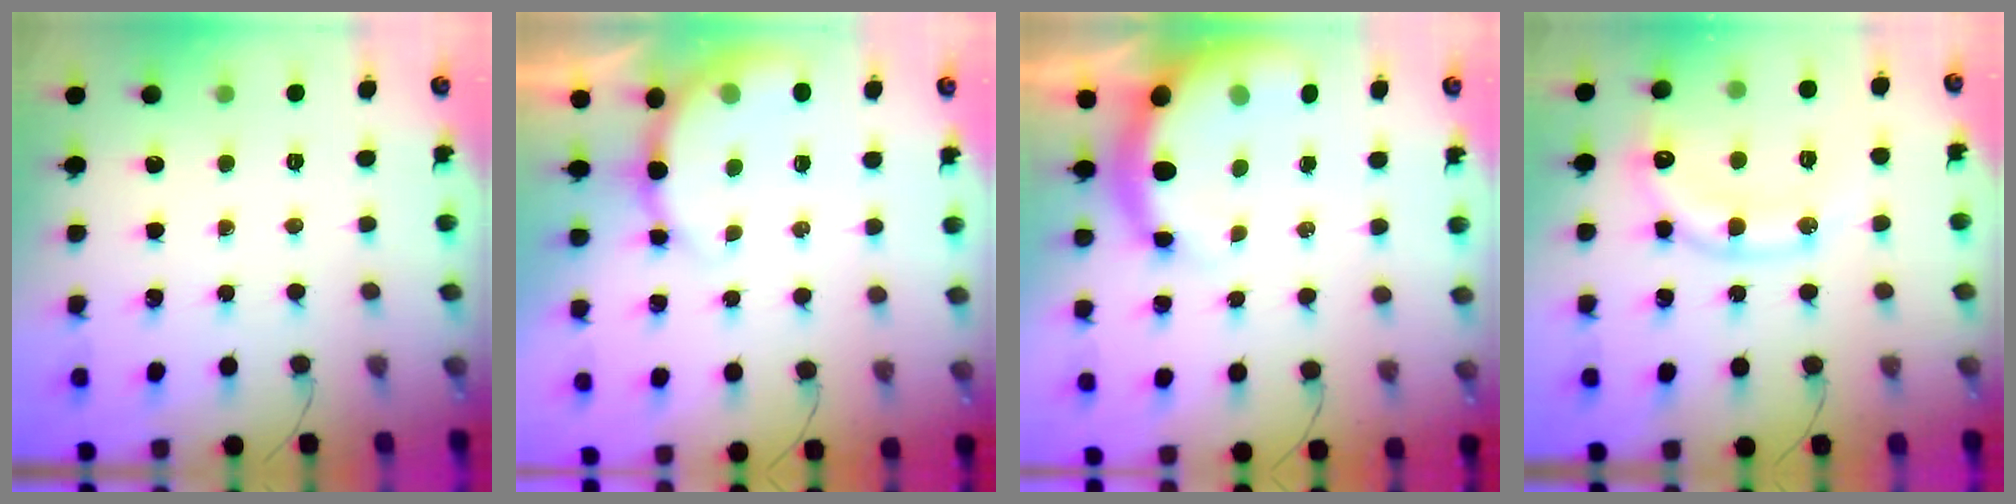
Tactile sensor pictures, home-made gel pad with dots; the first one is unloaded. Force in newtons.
{"total": 8.5, "press": 8.3, "slide": 1.5}
{"total": 7.7, "press": 7.4, "slide": 1.9}
{"total": 14.7, "press": 14.6, "slide": 1.5}